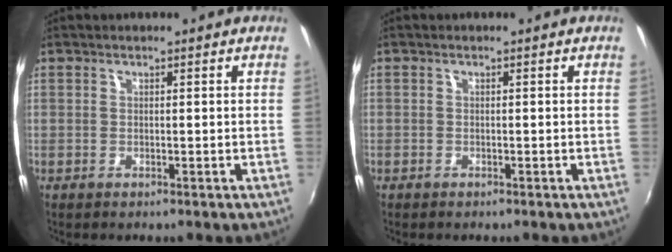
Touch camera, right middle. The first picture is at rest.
{"total": 0.8, "force": [-0.6, 0.6, -0.1], "torque": [-0.002, 0.001, -0.010]}